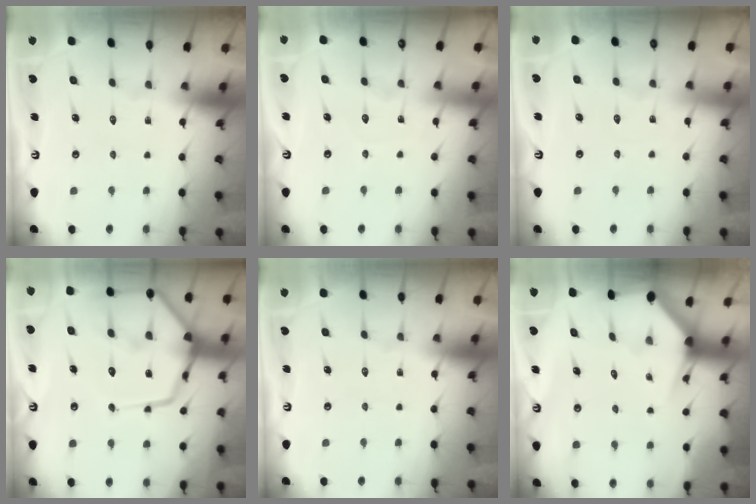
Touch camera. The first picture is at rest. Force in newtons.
{"total": 3.3, "press": 3.3, "slide": 0.4}
{"total": 3.7, "press": 3.7, "slide": 0.4}
{"total": 18.6, "press": 18.4, "slide": 2.0}
{"total": 0.0}
{"total": 2.7, "press": 2.7, "slide": 0.1}